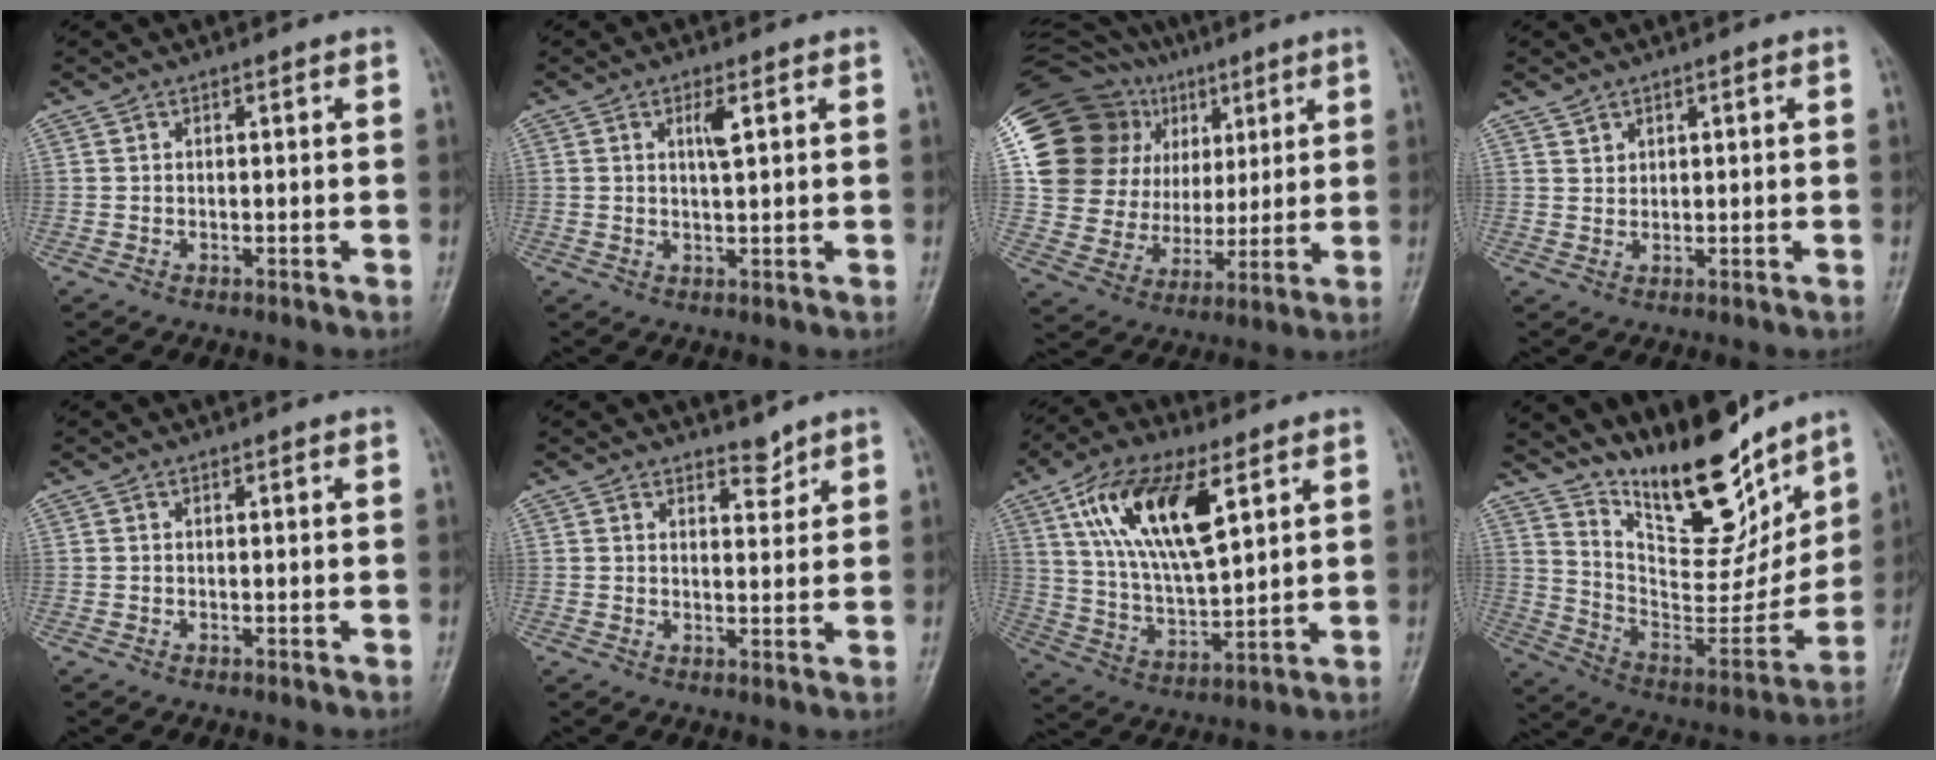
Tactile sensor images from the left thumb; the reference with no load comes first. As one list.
[{"total": 3.0, "force": [1.1, 0.7, 2.8], "torque": [-0.049, -0.004, 0.021]}, {"total": 28.4, "force": [11.7, 21.6, 14.3], "torque": [-0.264, 0.048, 0.235]}, {"total": 1.5, "force": [1.2, 0.8, 0.0], "torque": [0.015, -0.009, 0.019]}, {"total": 0.0}, {"total": 2.6, "force": [2.3, 1.0, 0.6], "torque": [0.007, -0.020, 0.035]}, {"total": 18.0, "force": [7.6, 7.6, 14.4], "torque": [-0.252, -0.021, 0.144]}, {"total": 21.3, "force": [16.3, 7.4, 11.6], "torque": [-0.132, -0.109, 0.283]}]